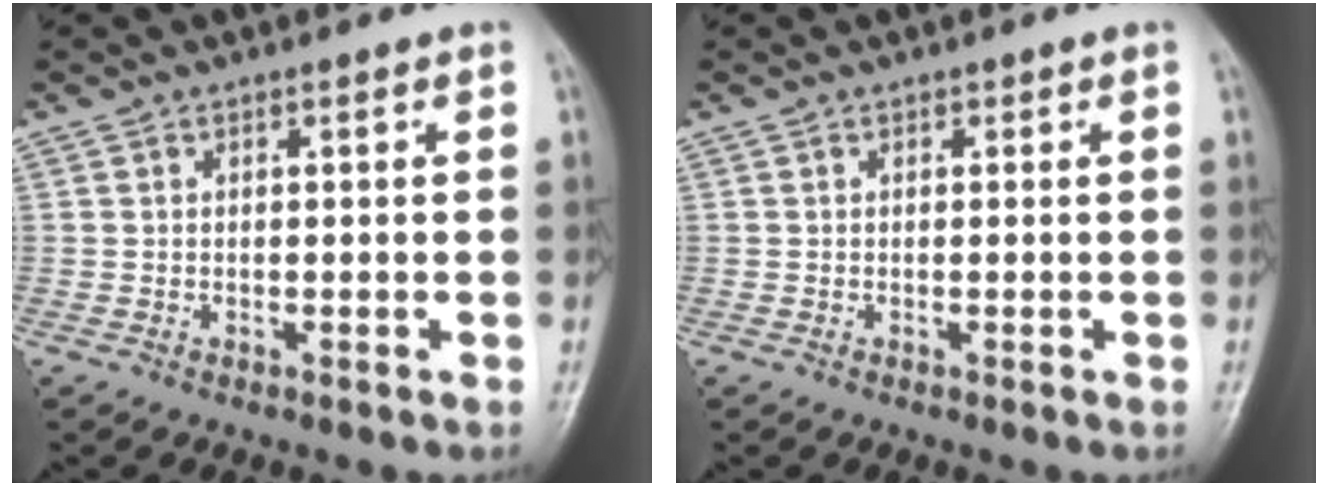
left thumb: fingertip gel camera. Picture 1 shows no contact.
{"total": 0.0}